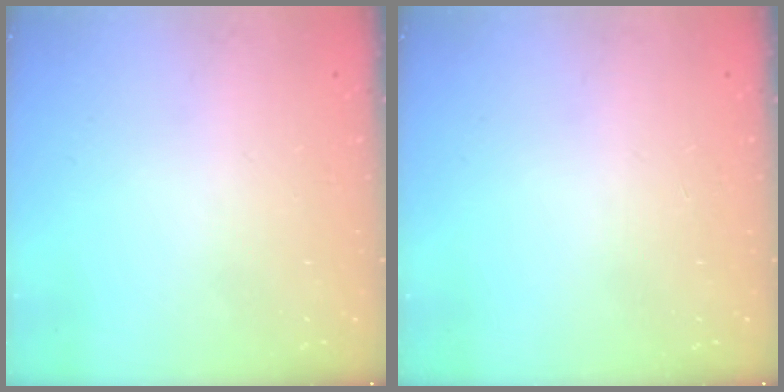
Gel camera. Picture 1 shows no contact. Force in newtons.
{"total": 0.0}